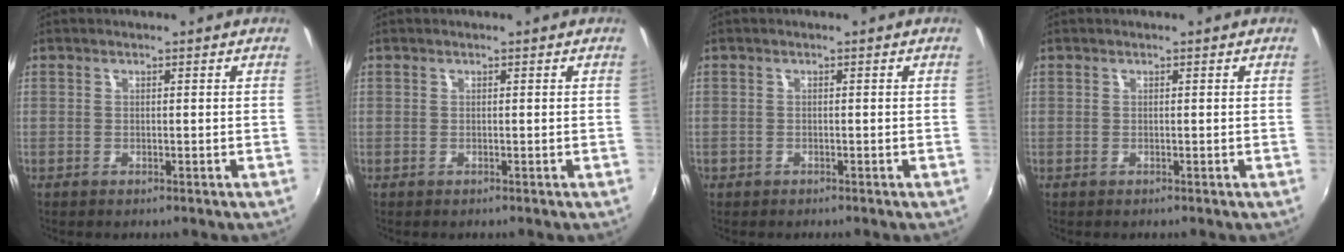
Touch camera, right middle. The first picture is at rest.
{"total": 0.0}
{"total": 0.8, "force": [-0.6, 0.6, 0.0], "torque": [-0.005, -0.002, -0.011]}
{"total": 0.0}